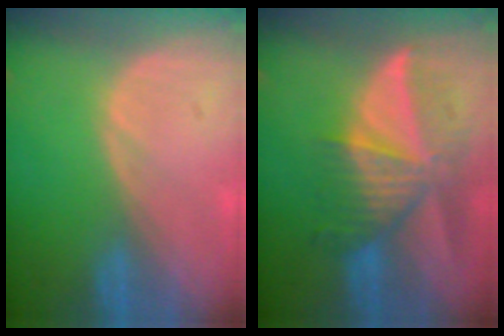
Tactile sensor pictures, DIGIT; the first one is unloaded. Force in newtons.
{"total": 9.2, "press": 8.3, "slide": 4.0}